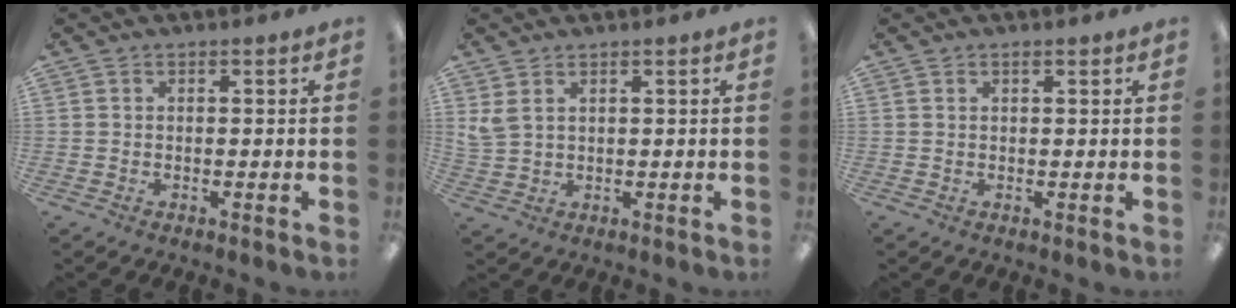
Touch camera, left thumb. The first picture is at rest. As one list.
[{"total": 2.9, "force": [1.7, 1.3, 1.8], "torque": [-0.041, -0.001, 0.033]}, {"total": 0.7, "force": [0.6, 0.3, 0.3], "torque": [-0.006, 0.002, 0.010]}]